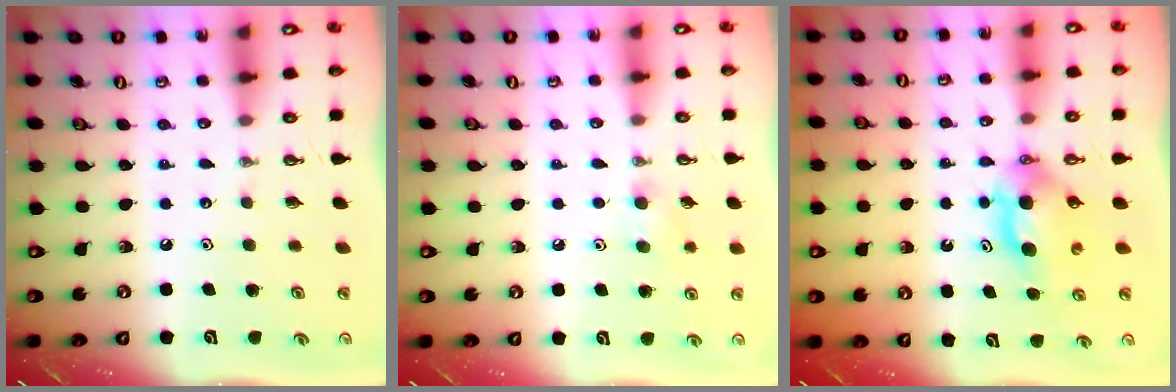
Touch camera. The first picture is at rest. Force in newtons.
{"total": 5.2, "press": 4.9, "slide": 1.7}
{"total": 6.0, "press": 5.8, "slide": 1.6}